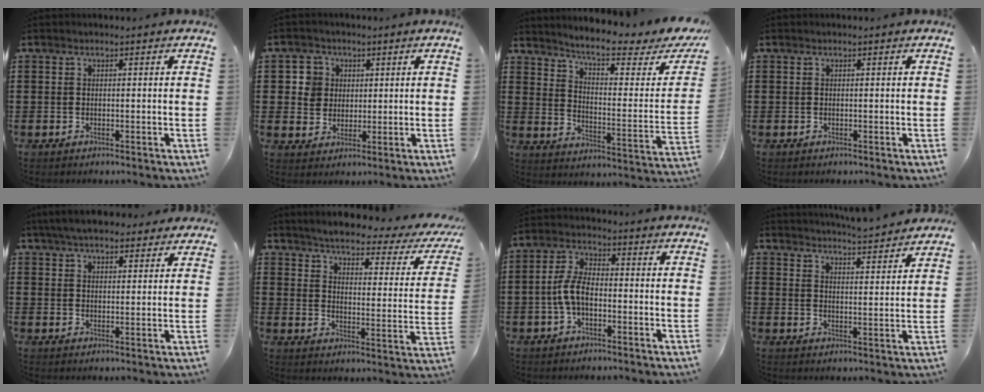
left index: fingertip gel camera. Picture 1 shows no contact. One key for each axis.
{"total": 4.6, "fx": 1.5, "fy": 4.4, "fz": 0.5, "tx": -0.025, "ty": 0.012, "tz": 0.024}
{"total": 6.5, "fx": 5.5, "fy": 0.5, "fz": 3.5, "tx": -0.083, "ty": -0.042, "tz": 0.088}
{"total": 0.0}
{"total": 5.2, "fx": 4.7, "fy": 1.2, "fz": 1.8, "tx": -0.050, "ty": -0.003, "tz": 0.089}
{"total": 3.6, "fx": 3.1, "fy": 0.0, "fz": 1.9, "tx": -0.058, "ty": -0.024, "tz": 0.043}
{"total": 5.9, "fx": -1.6, "fy": 2.9, "fz": 5.0, "tx": -0.121, "ty": -0.001, "tz": -0.038}
{"total": 4.5, "fx": 4.4, "fy": -0.3, "fz": 0.8, "tx": -0.024, "ty": -0.030, "tz": 0.076}